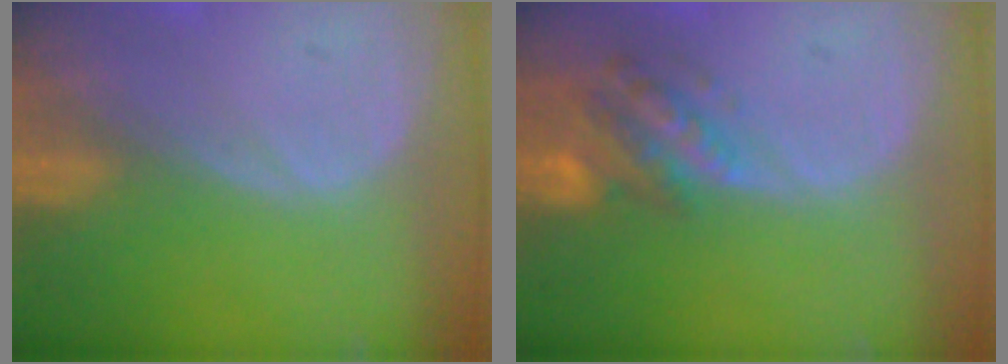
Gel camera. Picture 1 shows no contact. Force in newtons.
{"total": 6.1, "press": 5.8, "slide": 2.0}